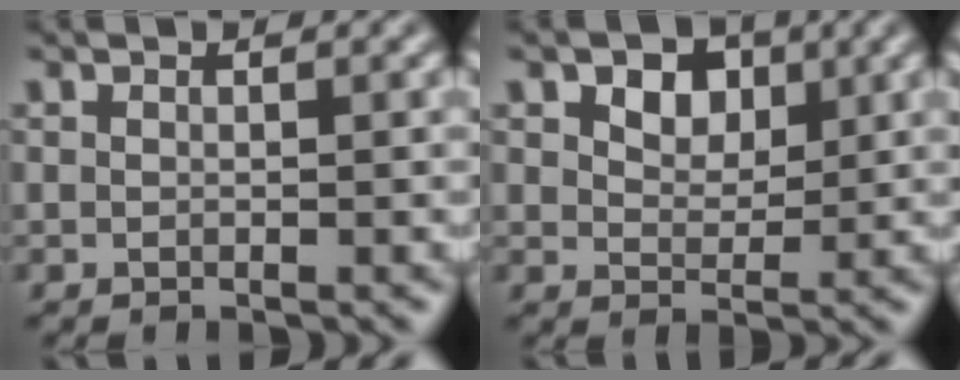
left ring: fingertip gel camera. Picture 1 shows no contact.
{"total": 4.0, "force": [1.9, 2.7, 2.3], "torque": [-0.041, 0.001, 0.019]}